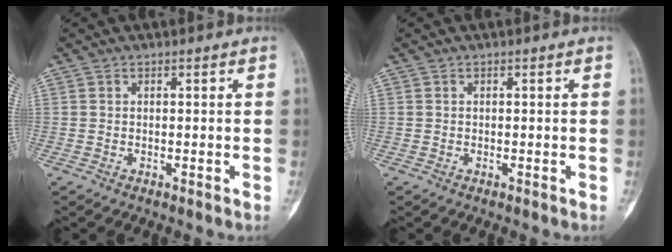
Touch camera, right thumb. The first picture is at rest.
{"total": 0.0}